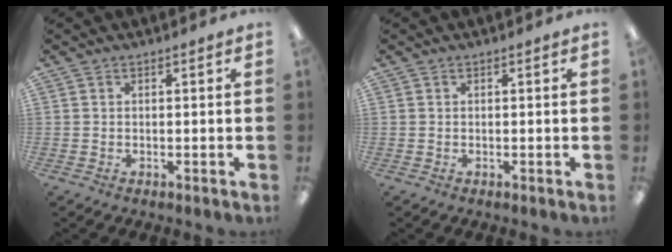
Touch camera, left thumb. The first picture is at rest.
{"total": 0.0}